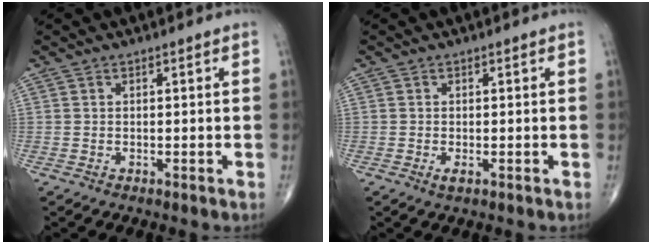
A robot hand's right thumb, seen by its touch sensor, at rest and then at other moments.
{"total": 1.1, "force": [-0.4, 0.3, 0.9], "torque": [-0.016, -0.004, -0.006]}